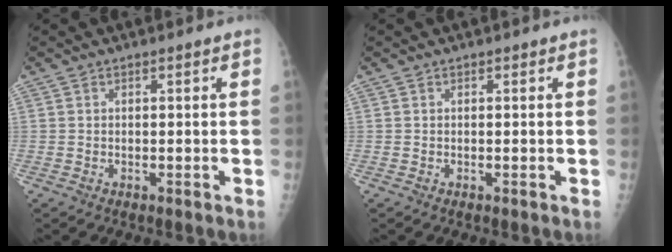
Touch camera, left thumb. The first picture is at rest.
{"total": 0.0}